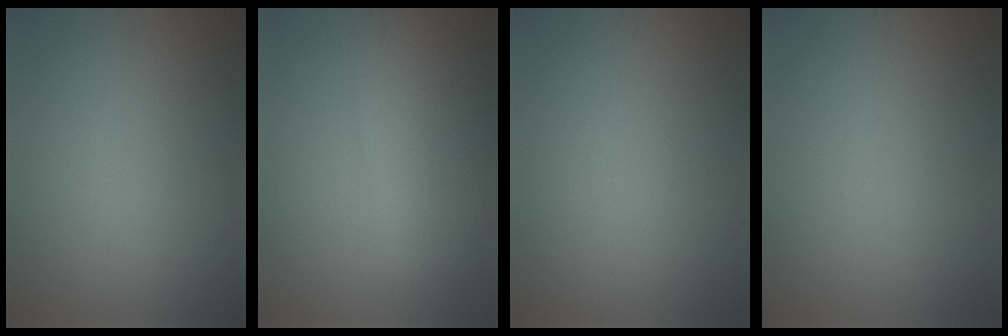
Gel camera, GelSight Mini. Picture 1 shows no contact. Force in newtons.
{"total": 6.8, "press": 6.8, "slide": 0.1}
{"total": 0.0}
{"total": 0.0}